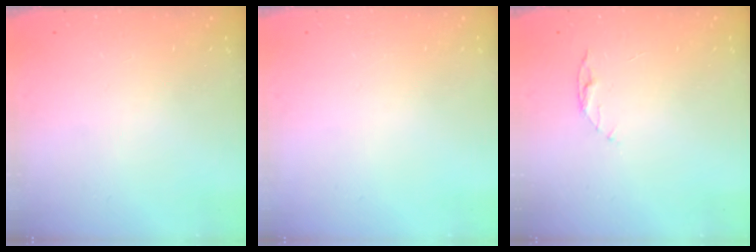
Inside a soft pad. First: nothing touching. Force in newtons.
{"total": 0.0}
{"total": 3.9, "press": 3.9, "slide": 0.4}